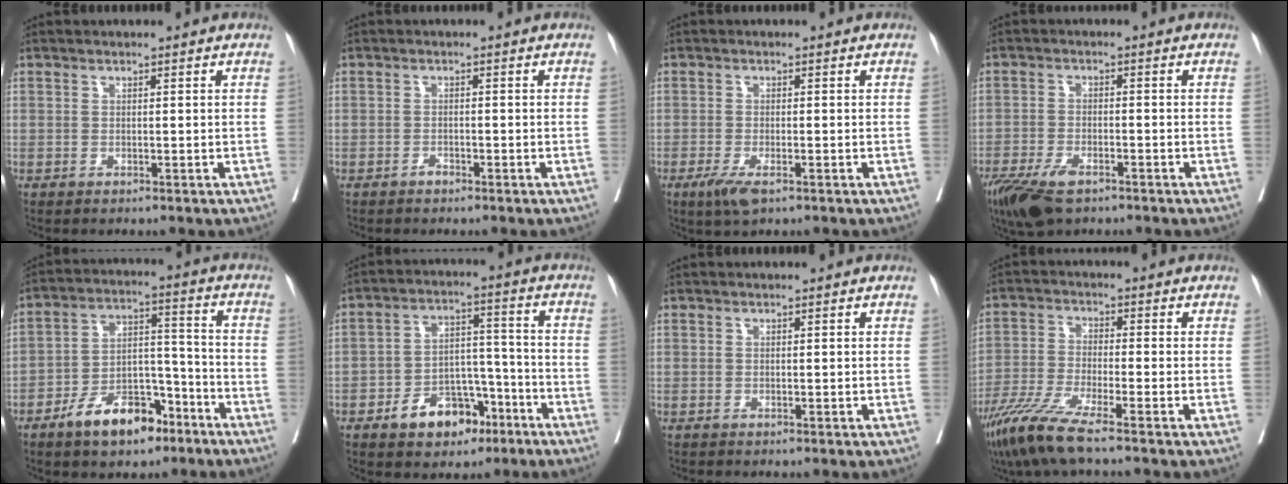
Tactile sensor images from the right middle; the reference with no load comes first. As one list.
[{"total": 0.9, "force": [-0.8, 0.4, 0.2], "torque": [-0.002, 0.002, -0.015]}, {"total": 3.7, "force": [-2.1, 1.0, 2.8], "torque": [-0.055, -0.006, -0.036]}, {"total": 7.6, "force": [-5.3, 2.9, 4.7], "torque": [-0.086, -0.012, -0.095]}, {"total": 11.0, "force": [-7.3, 5.1, 6.4], "torque": [-0.108, 0.018, -0.125]}, {"total": 9.5, "force": [-5.7, 5.5, 5.2], "torque": [-0.073, 0.023, -0.088]}, {"total": 0.0}, {"total": 8.0, "force": [-5.9, -0.1, 5.5], "torque": [-0.116, -0.029, -0.120]}]